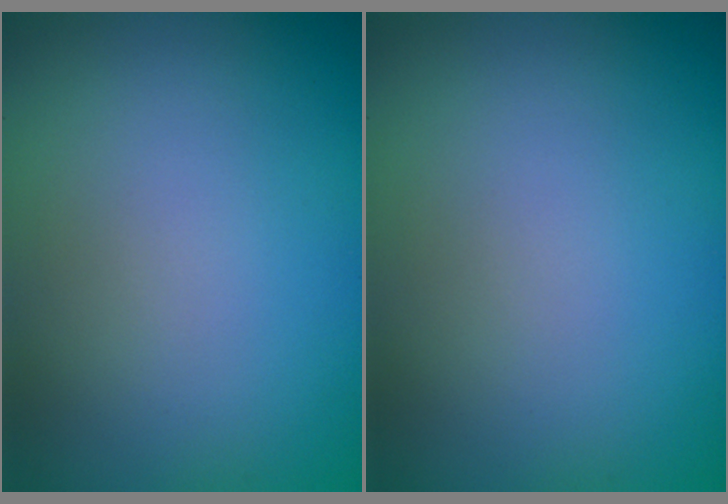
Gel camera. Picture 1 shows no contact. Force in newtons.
{"total": 0.0}